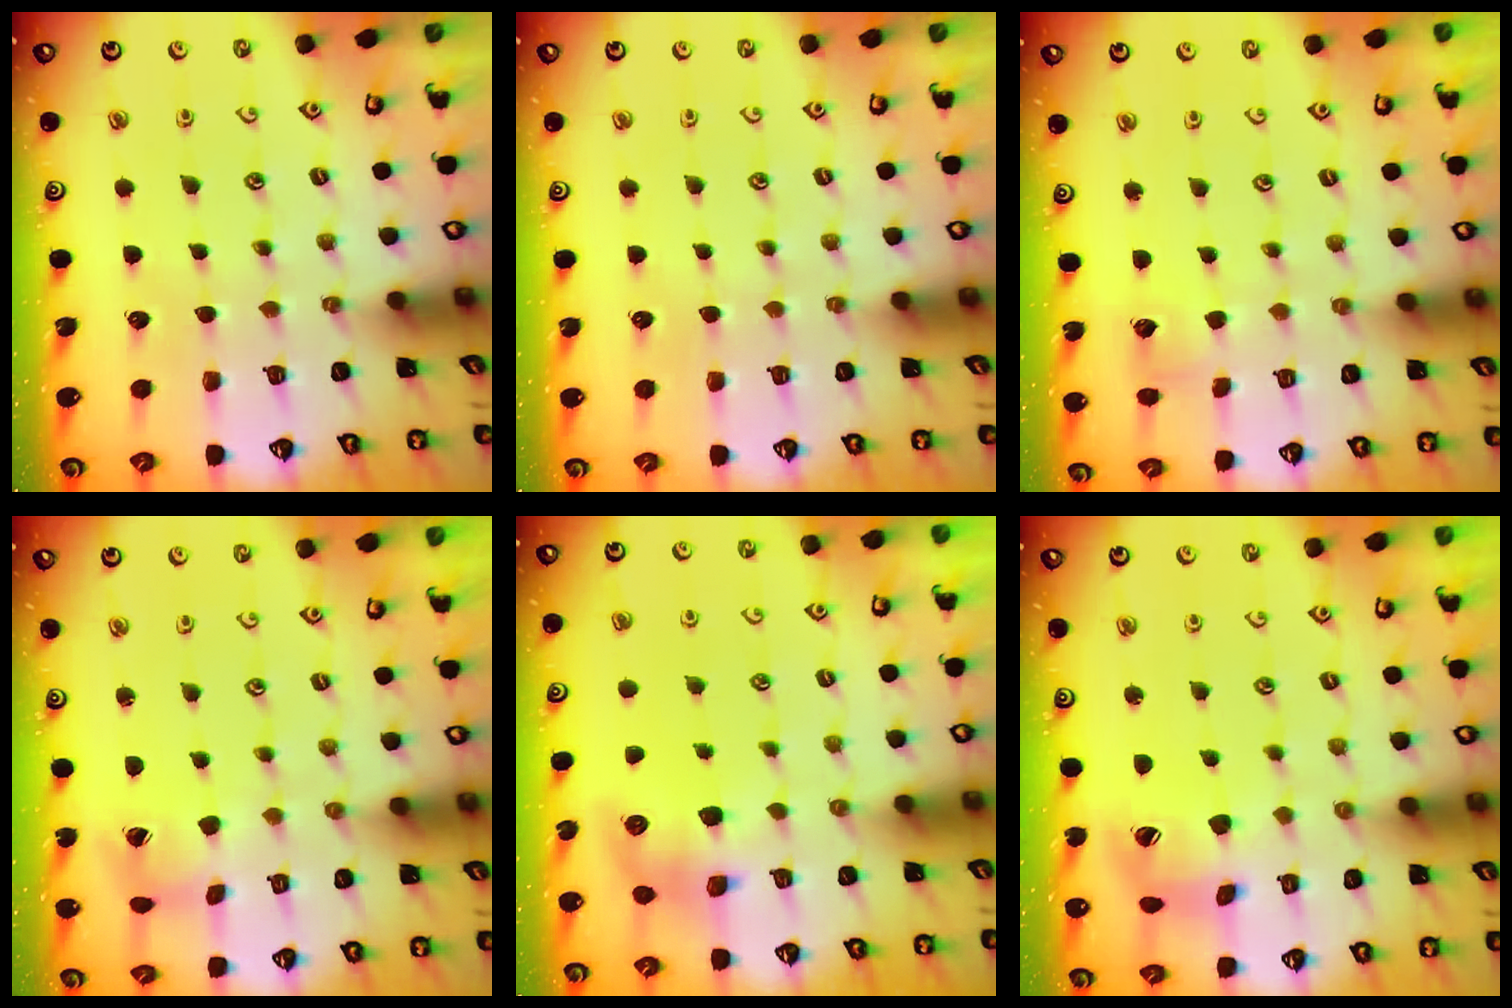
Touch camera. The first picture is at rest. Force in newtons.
{"total": 0.0}
{"total": 4.8, "press": 4.7, "slide": 0.6}
{"total": 4.2, "press": 4.2, "slide": 0.5}
{"total": 7.8, "press": 7.7, "slide": 1.0}
{"total": 12.2, "press": 12.1, "slide": 1.4}